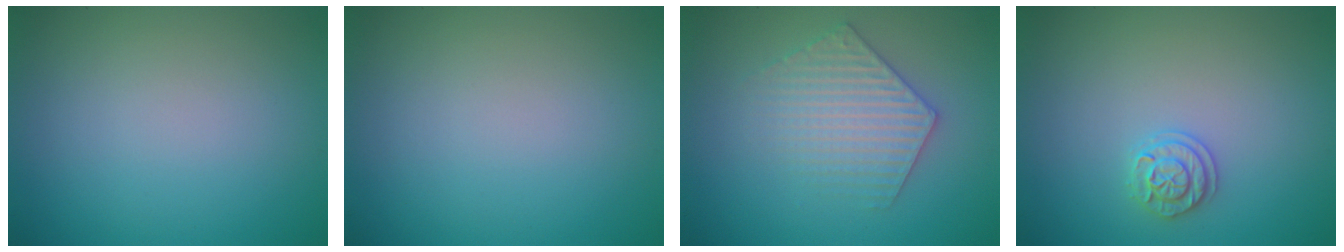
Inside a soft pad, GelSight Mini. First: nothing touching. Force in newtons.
{"total": 0.0}
{"total": 4.0, "press": 4.0, "slide": 0.5}
{"total": 1.8, "press": 1.8, "slide": 0.5}